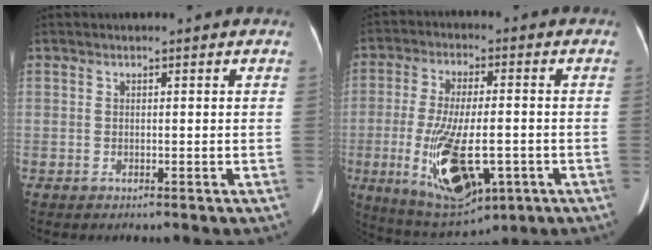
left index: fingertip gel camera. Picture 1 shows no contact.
{"total": 14.9, "force": [-4.4, 5.2, 13.2], "torque": [-0.257, -0.020, -0.057]}